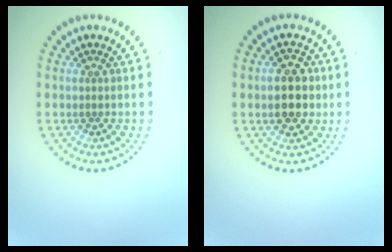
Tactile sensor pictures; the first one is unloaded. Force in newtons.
{"total": 4.3, "press": 4.3, "slide": 0.3}